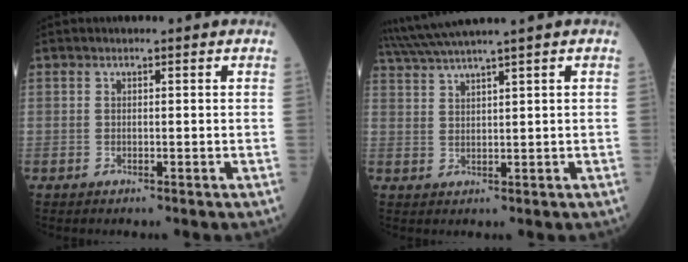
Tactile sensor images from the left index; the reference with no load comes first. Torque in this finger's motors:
{"motor_torque": [0.00, -0.10, 0.05, 0.06]}